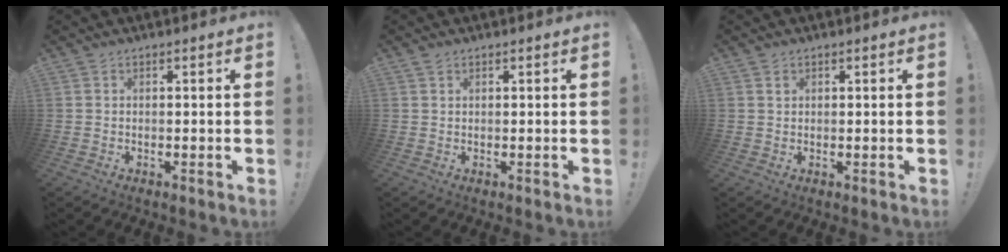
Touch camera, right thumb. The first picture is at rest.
{"total": 0.9, "force": [0.7, 0.5, 0.3], "torque": [-0.006, 0.000, 0.013]}
{"total": 1.0, "force": [0.7, 0.7, 0.3], "torque": [0.009, -0.004, 0.009]}